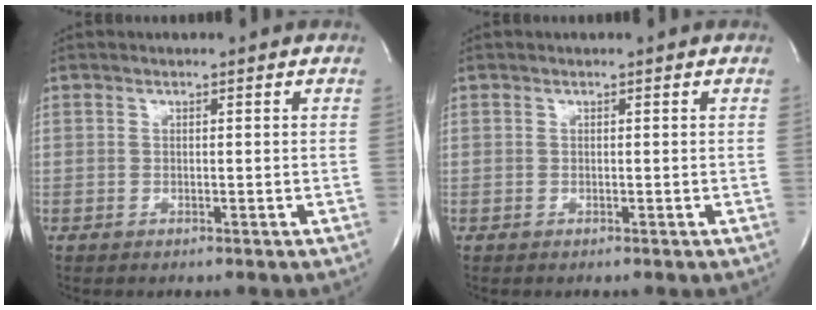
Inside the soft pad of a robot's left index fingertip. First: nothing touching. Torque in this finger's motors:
{"motor_torque": [-0.02, 0.03, -0.03, 0.00]}